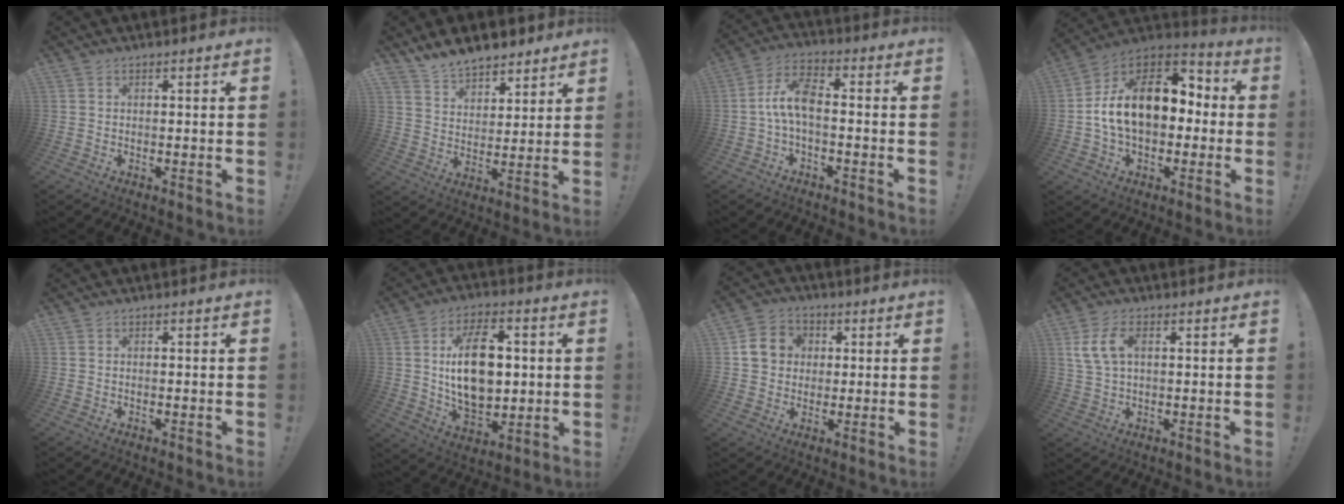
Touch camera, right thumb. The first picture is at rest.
{"total": 9.6, "force": [8.2, 4.5, 2.1], "torque": [-0.045, -0.059, 0.161]}
{"total": 8.8, "force": [-1.2, 3.9, 7.8], "torque": [-0.166, 0.009, -0.021]}
{"total": 19.9, "force": [1.4, 13.2, 14.9], "torque": [-0.240, 0.013, 0.036]}
{"total": 0.0}
{"total": 18.8, "force": [2.2, 11.9, 14.4], "torque": [-0.242, -0.001, 0.033]}
{"total": 9.5, "force": [1.7, 8.6, 3.6], "torque": [-0.052, 0.009, 0.038]}
{"total": 8.1, "force": [2.1, 4.6, 6.3], "torque": [-0.137, 0.006, 0.039]}